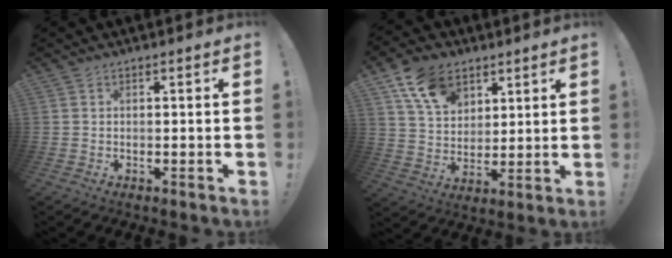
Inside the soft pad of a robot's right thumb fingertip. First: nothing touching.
{"total": 13.3, "force": [7.3, 9.2, 6.1], "torque": [-0.099, -0.032, 0.142]}